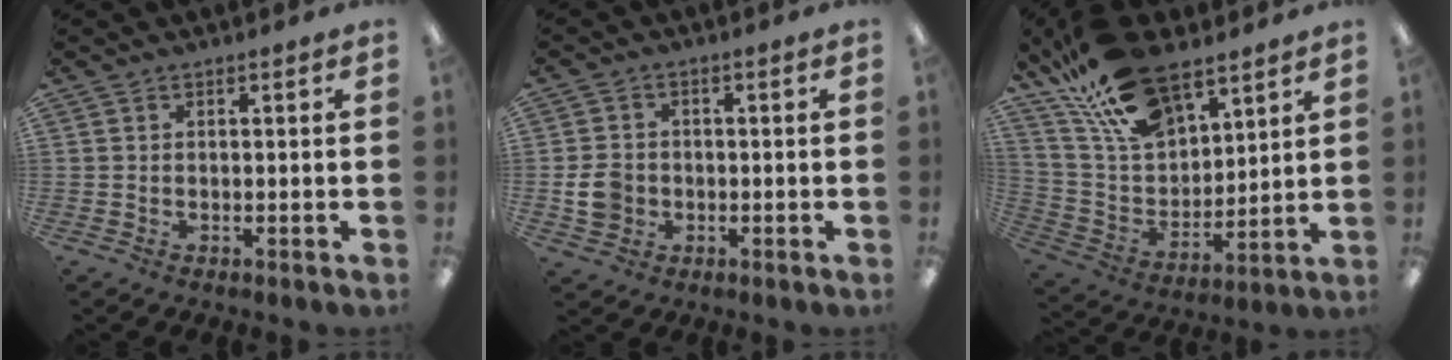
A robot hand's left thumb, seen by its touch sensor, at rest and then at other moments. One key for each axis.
{"total": 6.1, "fx": -1.0, "fy": 5.2, "fz": 2.9, "tx": -0.056, "ty": 0.008, "tz": -0.017}
{"total": 20.9, "fx": 14.3, "fy": 10.6, "fz": 11.0, "tx": -0.211, "ty": -0.067, "tz": 0.262}